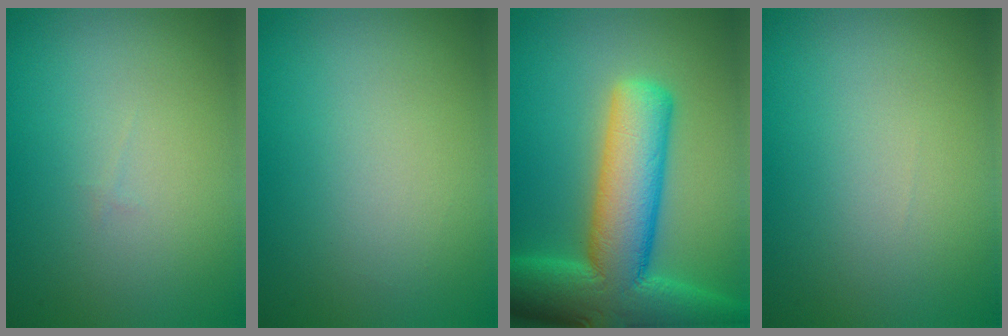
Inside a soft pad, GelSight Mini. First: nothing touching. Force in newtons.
{"total": 0.0}
{"total": 13.1, "press": 13.1, "slide": 0.8}
{"total": 0.0}